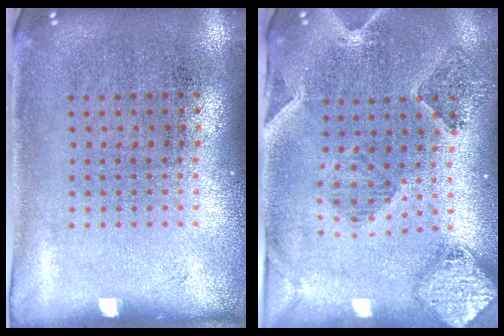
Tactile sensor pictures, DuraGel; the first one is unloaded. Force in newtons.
{"total": 1.5, "press": 1.4, "slide": 0.4}